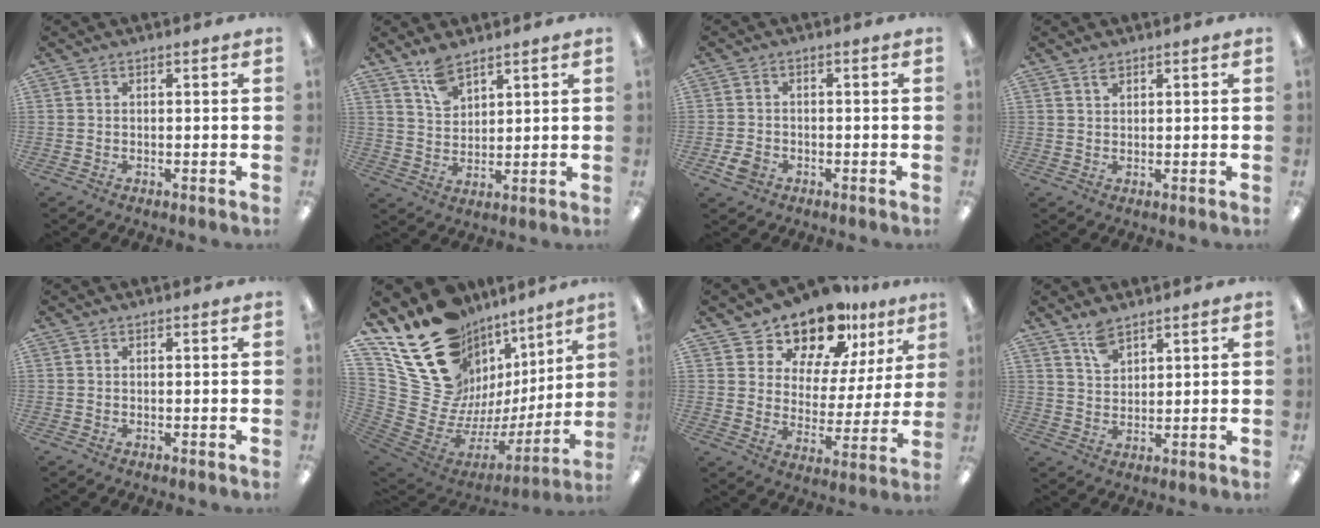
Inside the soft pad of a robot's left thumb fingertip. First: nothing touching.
{"total": 6.8, "force": [5.3, 3.1, 2.8], "torque": [-0.054, -0.023, 0.099]}
{"total": 3.4, "force": [-1.6, 2.5, 1.6], "torque": [-0.030, 0.007, -0.030]}
{"total": 1.5, "force": [1.3, 0.7, 0.5], "torque": [-0.004, -0.005, 0.023]}
{"total": 0.0}
{"total": 23.1, "force": [12.7, 16.3, 10.1], "torque": [-0.159, -0.112, 0.289]}
{"total": 15.2, "force": [13.1, 6.4, 4.3], "torque": [-0.084, -0.105, 0.238]}
{"total": 5.3, "force": [4.2, 2.4, 2.2], "torque": [-0.036, -0.020, 0.077]}